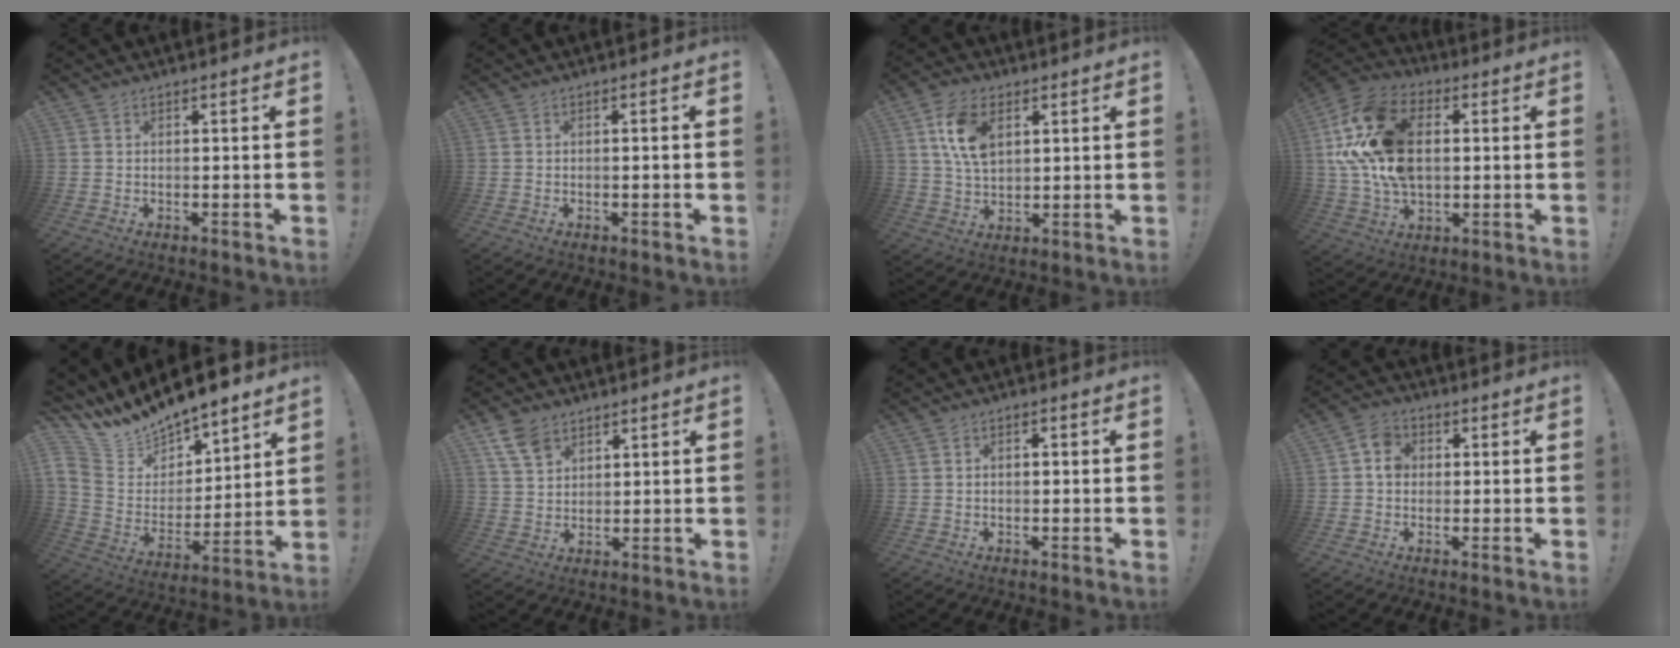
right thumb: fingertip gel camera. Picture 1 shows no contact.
{"total": 1.2, "force": [-0.7, -0.1, 1.0], "torque": [-0.025, 0.004, -0.011]}
{"total": 9.5, "force": [3.5, 6.0, 6.5], "torque": [-0.121, -0.004, 0.064]}
{"total": 23.2, "force": [3.5, 15.7, 16.8], "torque": [-0.313, 0.006, 0.070]}
{"total": 11.9, "force": [11.2, 3.6, 2.0], "torque": [-0.073, -0.098, 0.206]}
{"total": 7.6, "force": [4.8, 4.9, 3.3], "torque": [-0.057, -0.020, 0.096]}
{"total": 1.7, "force": [-1.0, 0.9, 1.0], "torque": [-0.024, 0.009, -0.018]}
{"total": 6.4, "force": [0.9, 5.3, 3.5], "torque": [-0.050, 0.011, 0.018]}